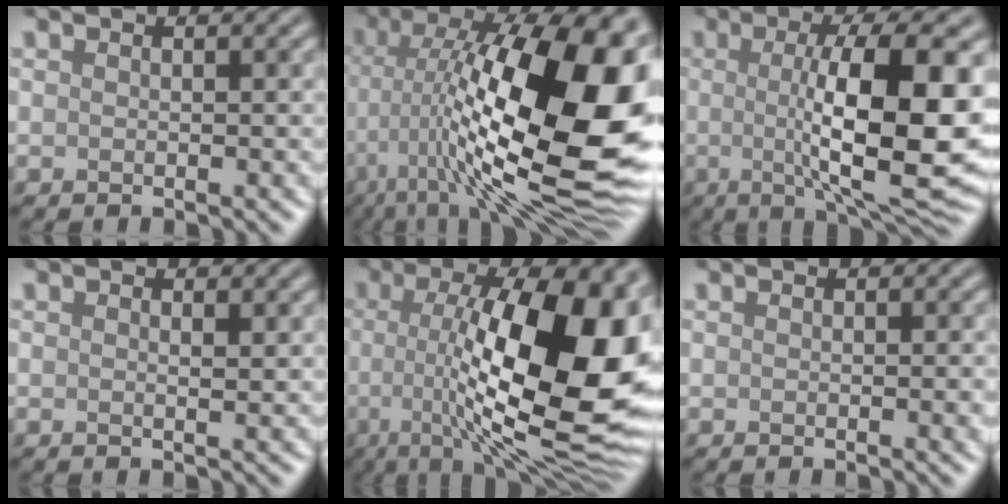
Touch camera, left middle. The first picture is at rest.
{"total": 19.7, "force": [0.2, 8.1, 18.0], "torque": [-0.290, 0.016, -0.008]}
{"total": 12.7, "force": [0.0, 3.5, 12.2], "torque": [-0.171, -0.008, 0.001]}
{"total": 0.9, "force": [0.4, 0.2, 0.8], "torque": [-0.009, -0.002, 0.004]}
{"total": 16.4, "force": [0.1, 5.3, 15.5], "torque": [-0.215, 0.007, -0.003]}
{"total": 1.0, "force": [0.0, 0.2, 1.0], "torque": [-0.009, 0.000, -0.001]}